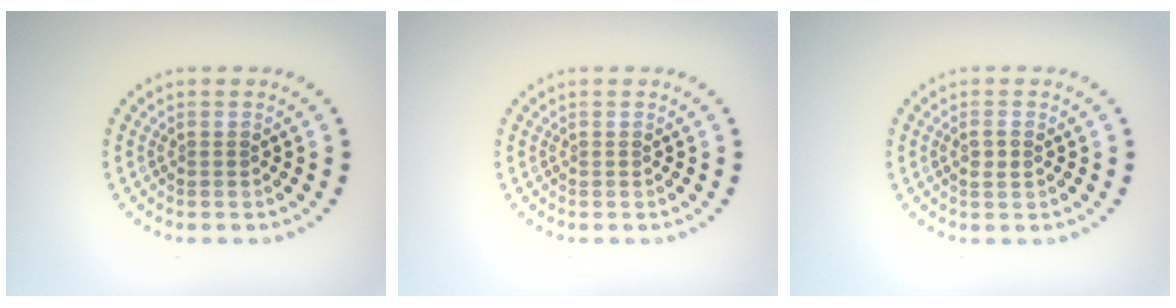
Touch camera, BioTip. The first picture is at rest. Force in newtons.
{"total": 0.0}
{"total": 1.2, "press": 1.2, "slide": 0.3}